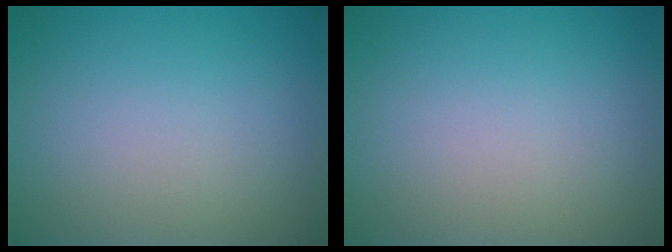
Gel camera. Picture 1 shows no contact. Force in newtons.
{"total": 0.0}